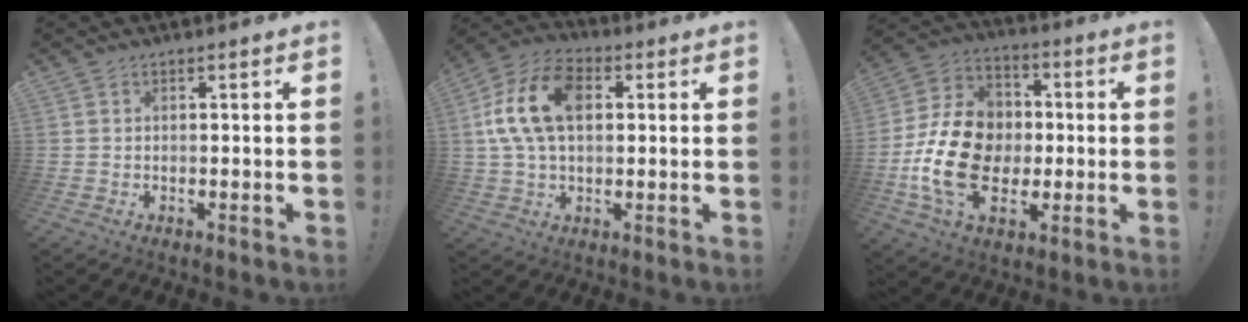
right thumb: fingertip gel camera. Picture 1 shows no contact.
{"total": 16.7, "force": [3.2, 10.5, 12.5], "torque": [-0.253, 0.008, 0.055]}
{"total": 20.8, "force": [-3.3, 15.5, 13.4], "torque": [-0.248, 0.024, -0.044]}